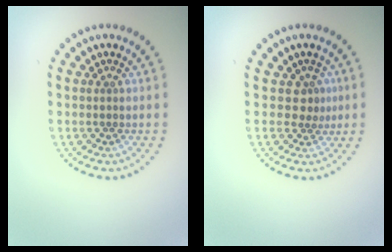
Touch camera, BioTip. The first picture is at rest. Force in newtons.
{"total": 1.7, "press": 1.2, "slide": 1.2}